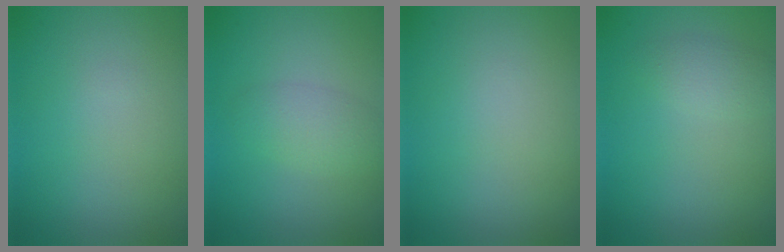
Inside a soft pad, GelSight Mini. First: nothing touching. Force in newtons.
{"total": 2.2, "press": 2.2, "slide": 0.1}
{"total": 0.0}
{"total": 1.6, "press": 1.6, "slide": 0.1}